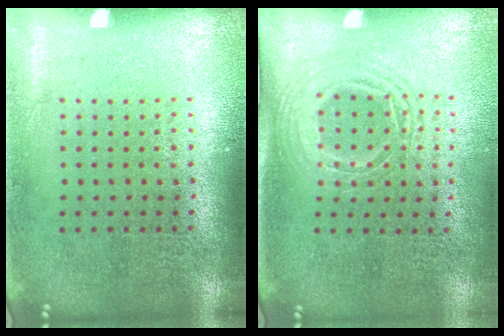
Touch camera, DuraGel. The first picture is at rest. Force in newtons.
{"total": 1.5, "press": 1.3, "slide": 0.9}